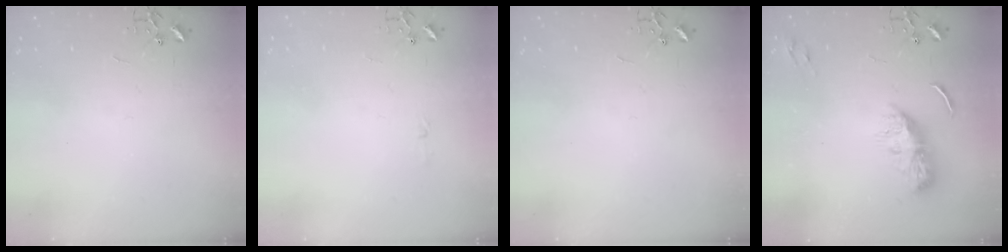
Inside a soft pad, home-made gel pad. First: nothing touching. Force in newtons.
{"total": 3.5, "press": 3.5, "slide": 0.4}
{"total": 0.0}
{"total": 9.4, "press": 9.4, "slide": 0.4}